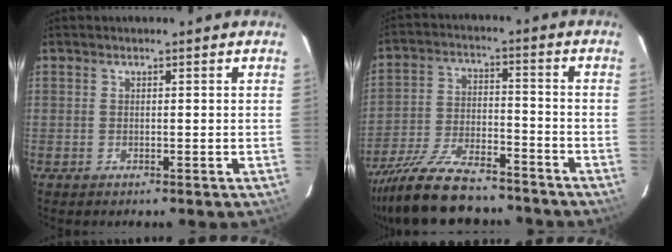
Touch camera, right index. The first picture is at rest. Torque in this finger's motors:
{"motor_torque": [1.12, -1.02, 0.72, 0.11]}